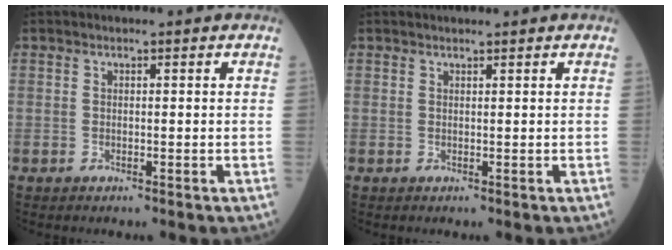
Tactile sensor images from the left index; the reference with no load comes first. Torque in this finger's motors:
{"motor_torque": [0.07, 0.05, 0.01, 0.01]}